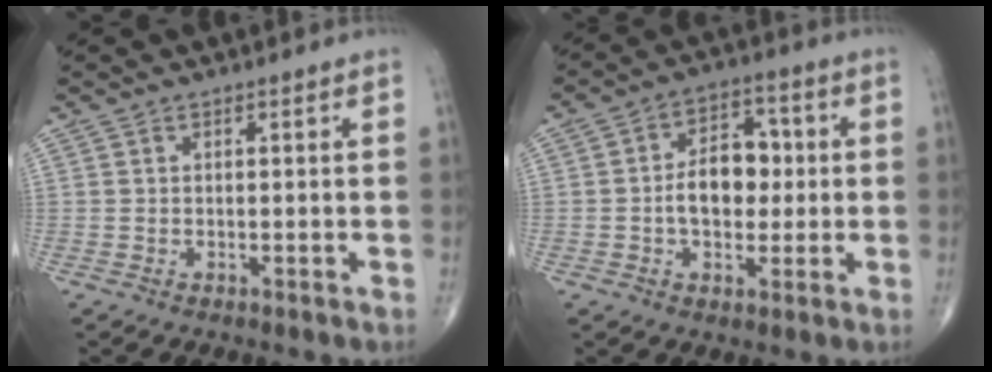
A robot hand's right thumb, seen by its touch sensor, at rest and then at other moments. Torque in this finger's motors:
{"motor_torque": [1.06, 1.33, 0.80, -0.10, 0.06]}